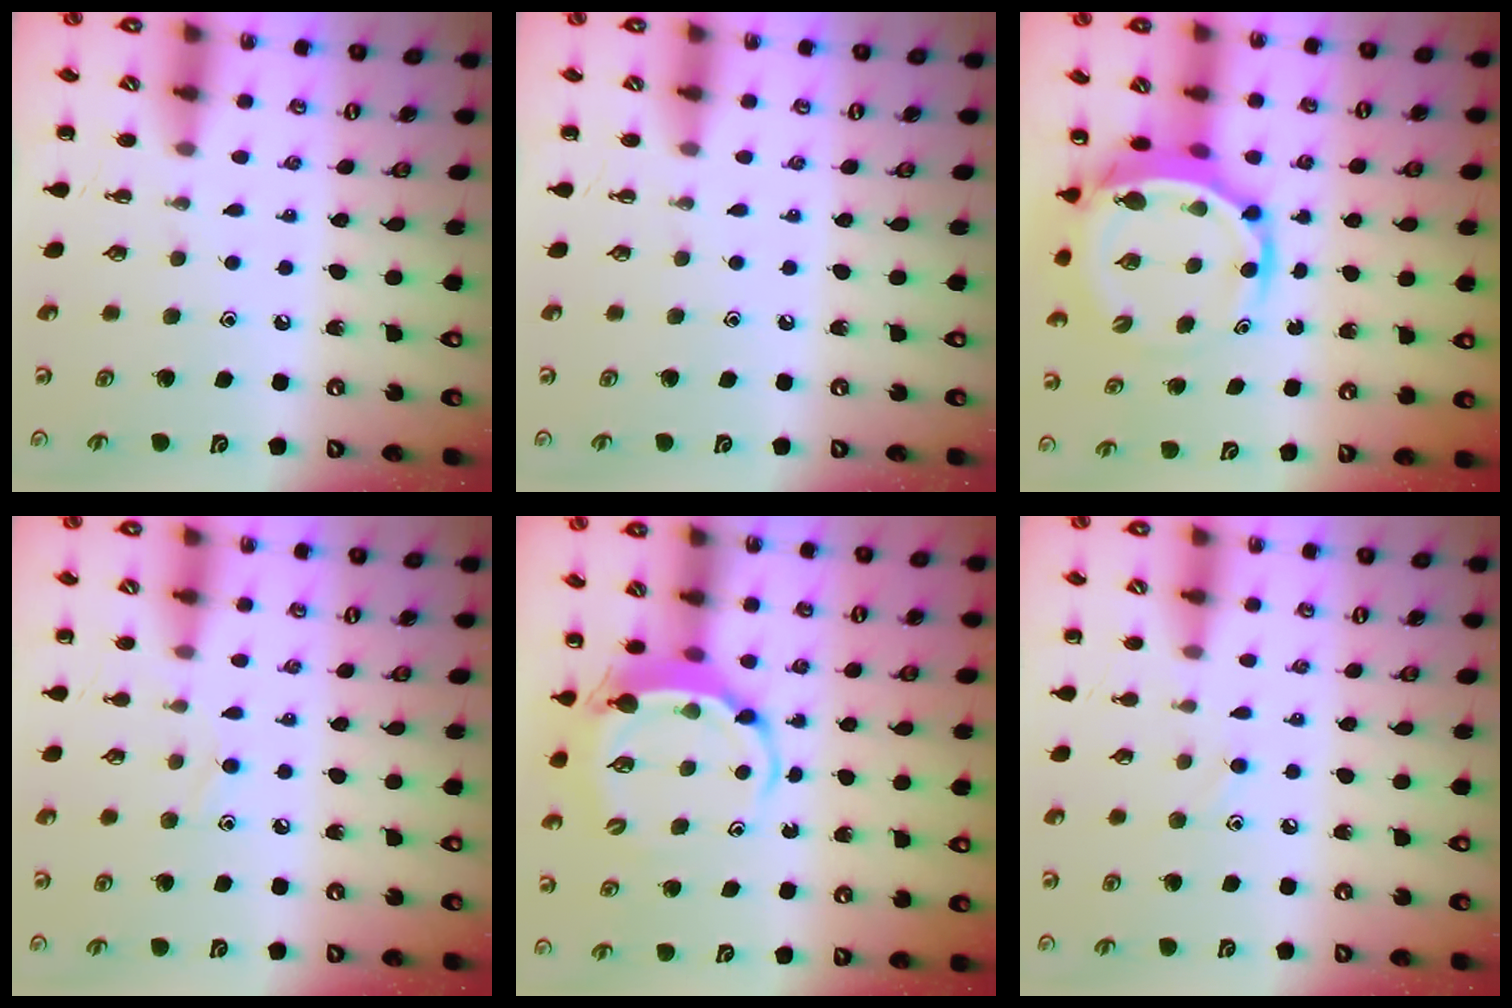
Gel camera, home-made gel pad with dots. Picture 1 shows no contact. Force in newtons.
{"total": 0.0}
{"total": 7.0, "press": 6.7, "slide": 2.1}
{"total": 6.9, "press": 6.4, "slide": 2.4}
{"total": 6.0, "press": 5.9, "slide": 0.9}
{"total": 7.0, "press": 6.6, "slide": 2.3}